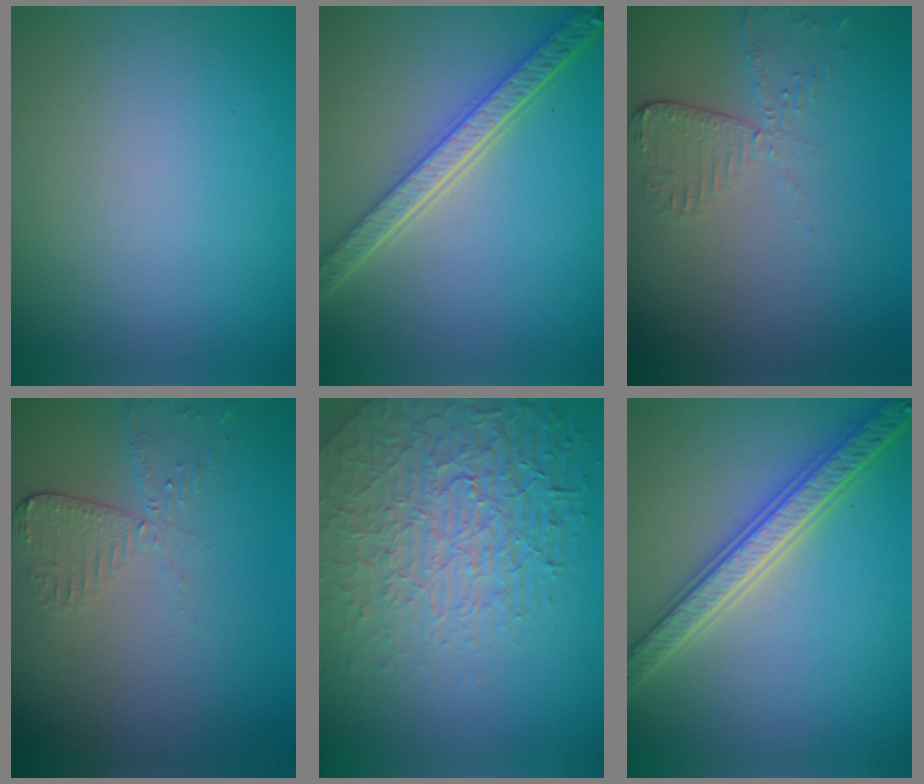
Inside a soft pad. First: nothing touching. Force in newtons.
{"total": 5.5, "press": 4.1, "slide": 3.7}
{"total": 2.7, "press": 2.4, "slide": 1.2}
{"total": 2.0, "press": 1.9, "slide": 0.6}
{"total": 7.0, "press": 5.6, "slide": 4.2}
{"total": 5.5, "press": 5.4, "slide": 1.1}